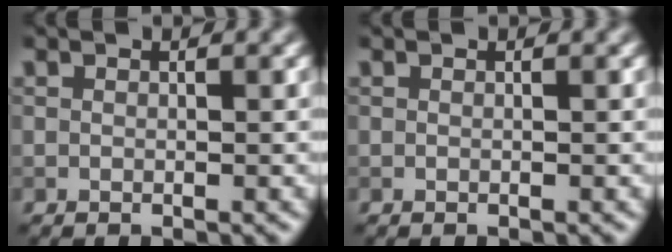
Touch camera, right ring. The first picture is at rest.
{"total": 0.0}